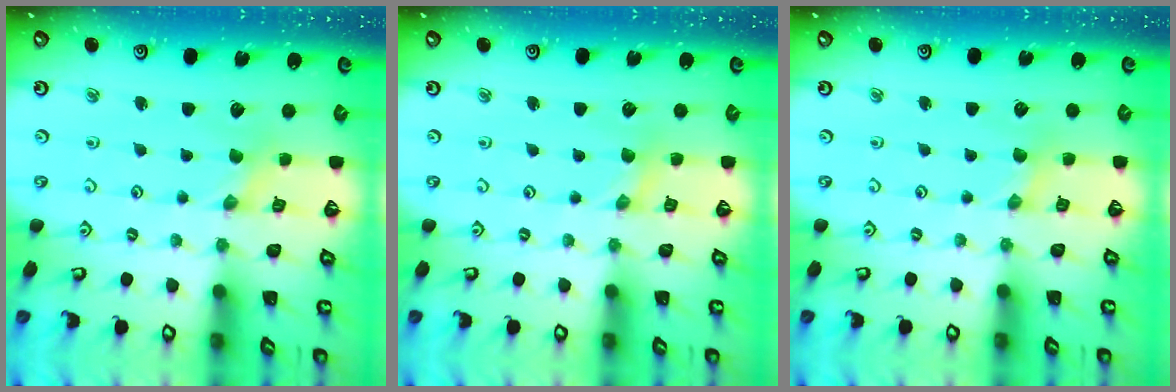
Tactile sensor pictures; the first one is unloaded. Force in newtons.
{"total": 1.2, "press": 1.2, "slide": 0.1}
{"total": 1.6, "press": 1.6, "slide": 0.3}